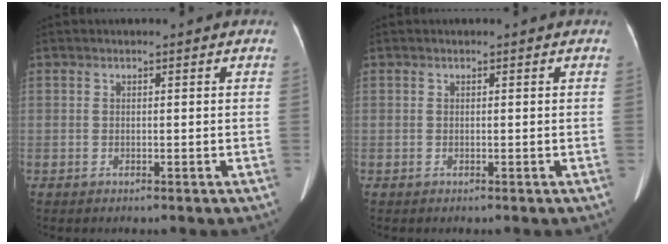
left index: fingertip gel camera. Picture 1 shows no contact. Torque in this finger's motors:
{"motor_torque": [-0.01, 0.00, 0.04, 0.01]}